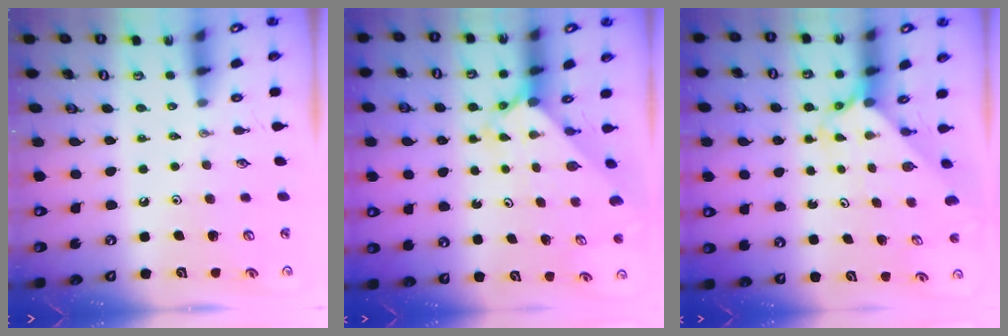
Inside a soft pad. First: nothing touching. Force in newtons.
{"total": 2.4, "press": 2.4, "slide": 0.2}
{"total": 2.4, "press": 2.3, "slide": 0.3}